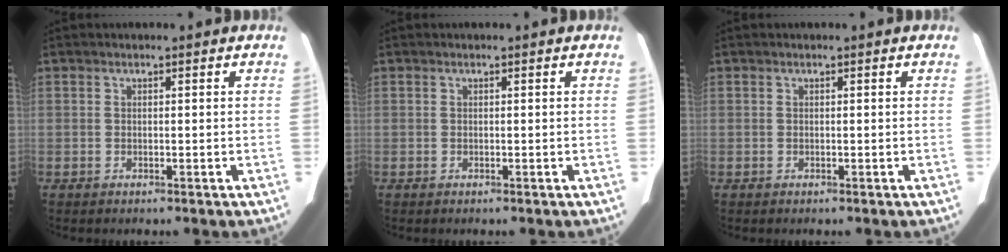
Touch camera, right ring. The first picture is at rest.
{"total": 0.0}
{"total": 0.0}